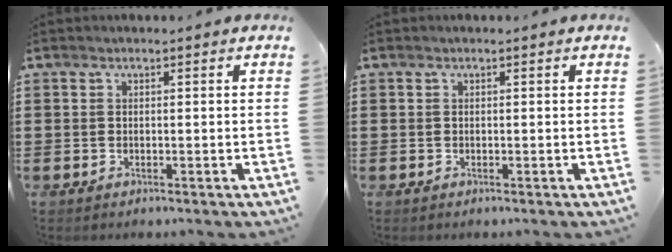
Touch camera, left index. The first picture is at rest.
{"total": 0.0}